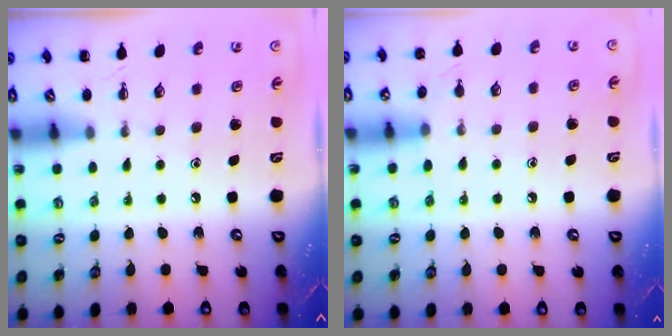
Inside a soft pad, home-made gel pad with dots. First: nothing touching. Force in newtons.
{"total": 7.7, "press": 7.3, "slide": 2.4}